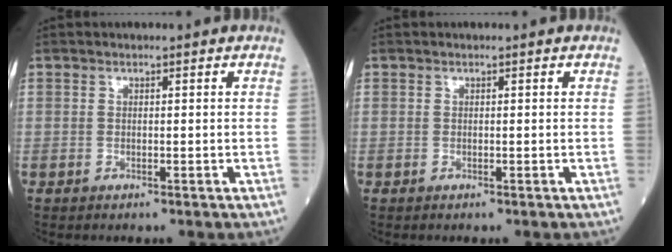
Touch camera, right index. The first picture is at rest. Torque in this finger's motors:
{"motor_torque": [-0.23, -0.16, 0.09, 0.02]}